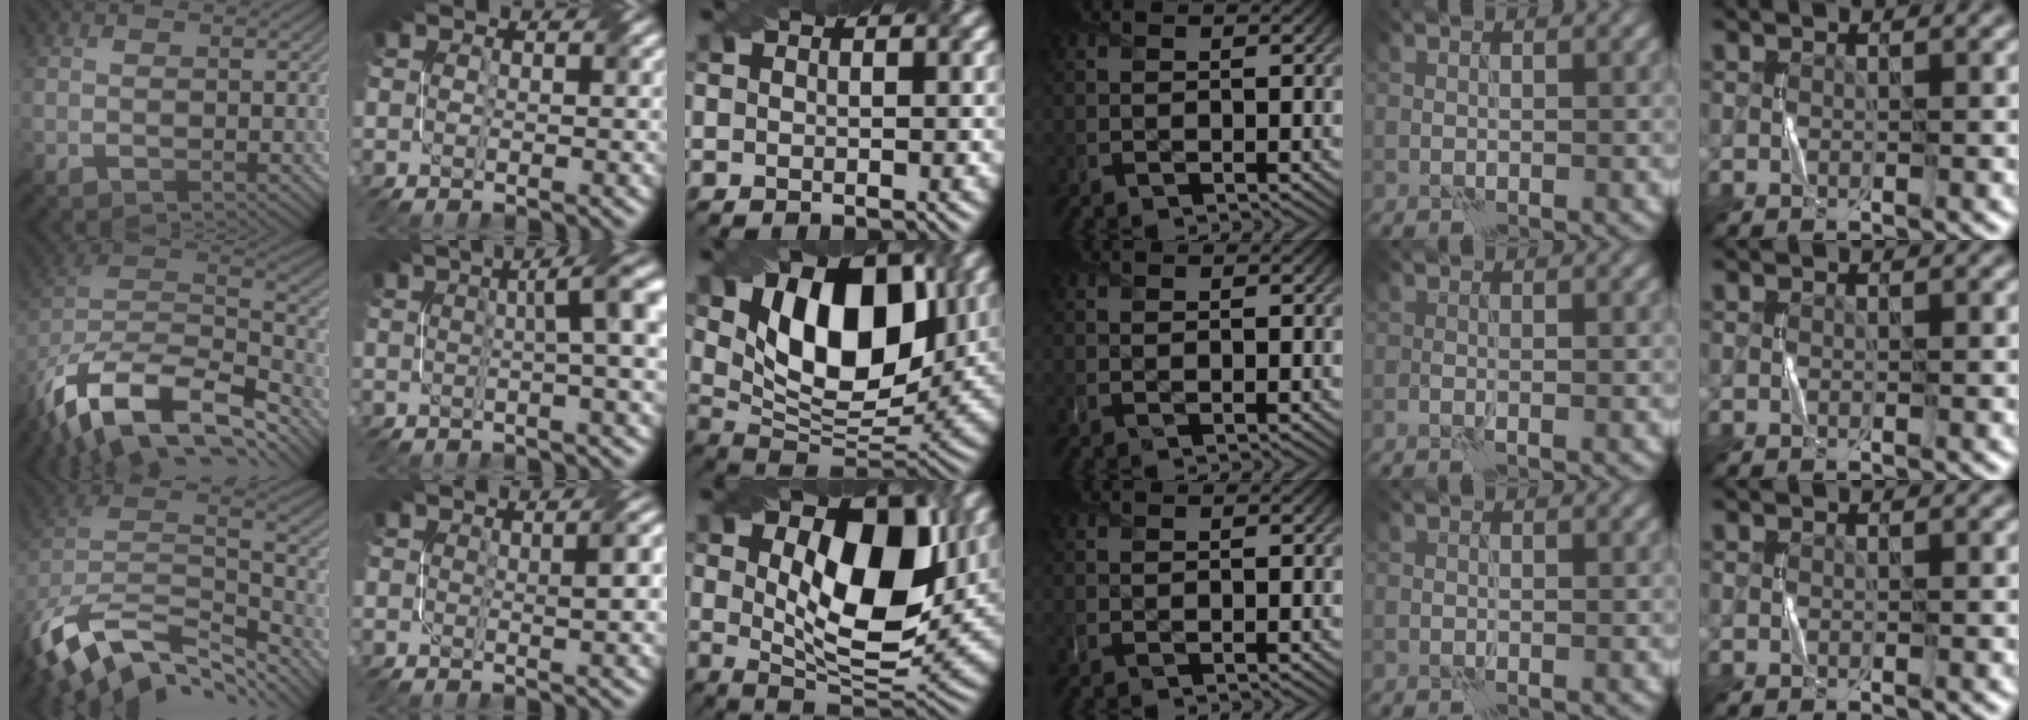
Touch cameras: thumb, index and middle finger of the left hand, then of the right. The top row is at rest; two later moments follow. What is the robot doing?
{"motion": "twist", "object": "screw"}